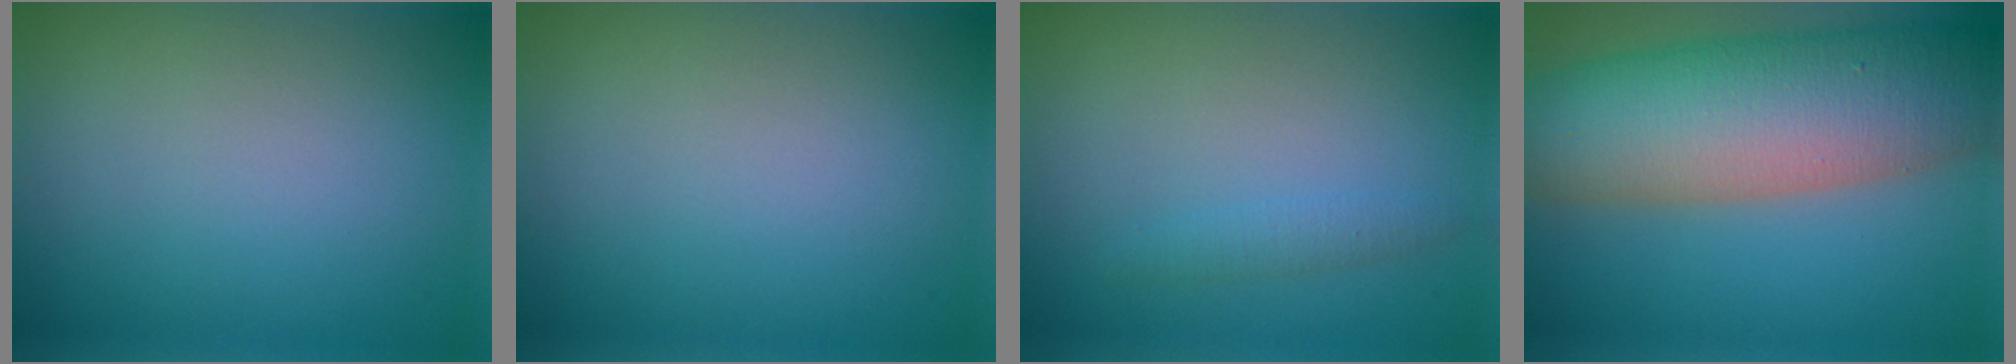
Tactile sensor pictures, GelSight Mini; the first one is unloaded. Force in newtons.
{"total": 0.0}
{"total": 1.2, "press": 1.2, "slide": 0.1}
{"total": 13.8, "press": 13.8, "slide": 0.7}